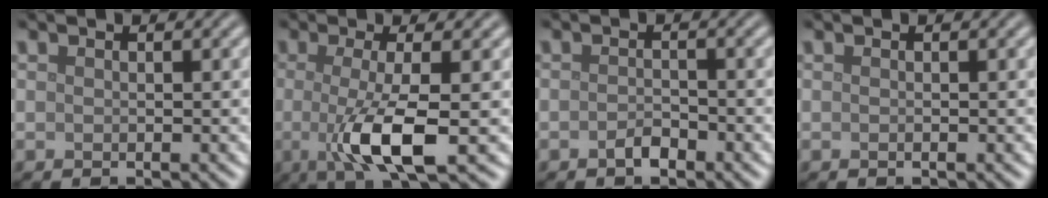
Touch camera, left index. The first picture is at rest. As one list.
[{"total": 6.0, "force": [-0.8, 1.5, 5.8], "torque": [-0.105, -0.011, -0.018]}, {"total": 1.4, "force": [-0.9, 0.7, 0.8], "torque": [-0.015, 0.003, -0.019]}, {"total": 0.0}]